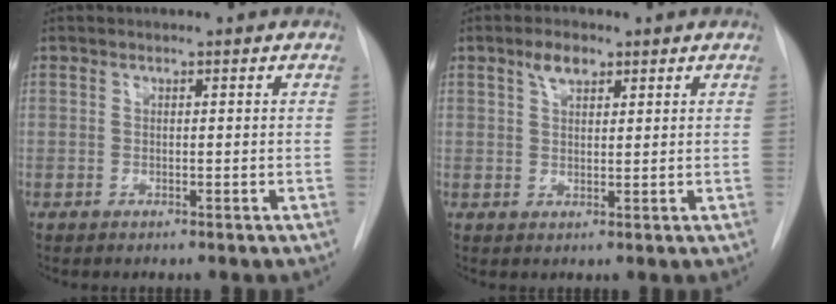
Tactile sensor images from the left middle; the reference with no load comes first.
{"total": 3.2, "force": [2.0, 1.4, 2.0], "torque": [-0.042, 0.007, 0.039]}